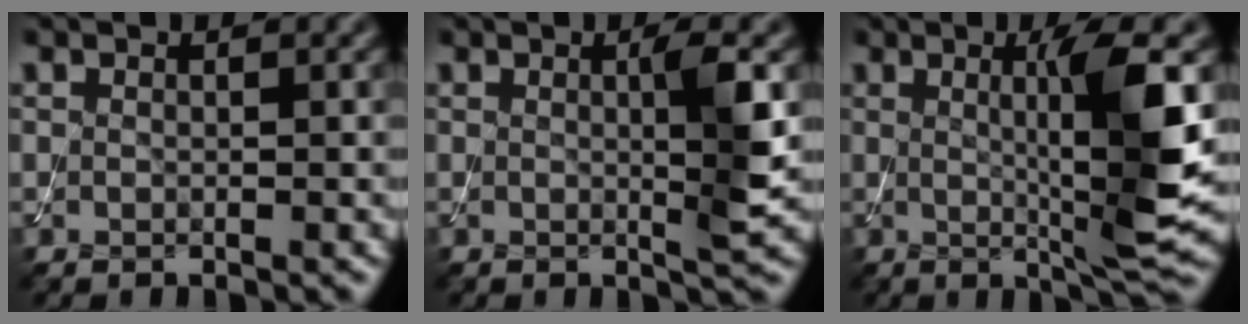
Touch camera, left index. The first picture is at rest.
{"total": 3.7, "force": [0.2, 0.4, 3.7], "torque": [-0.056, -0.007, 0.002]}
{"total": 8.2, "force": [0.7, 1.3, 8.1], "torque": [-0.119, -0.010, 0.015]}